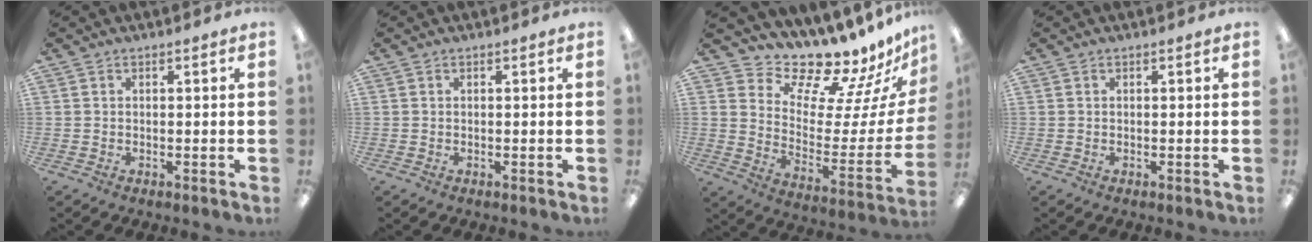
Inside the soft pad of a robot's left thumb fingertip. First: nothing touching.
{"total": 0.0}
{"total": 15.4, "force": [14.5, 3.8, 3.7], "torque": [-0.061, -0.144, 0.241]}
{"total": 0.0}